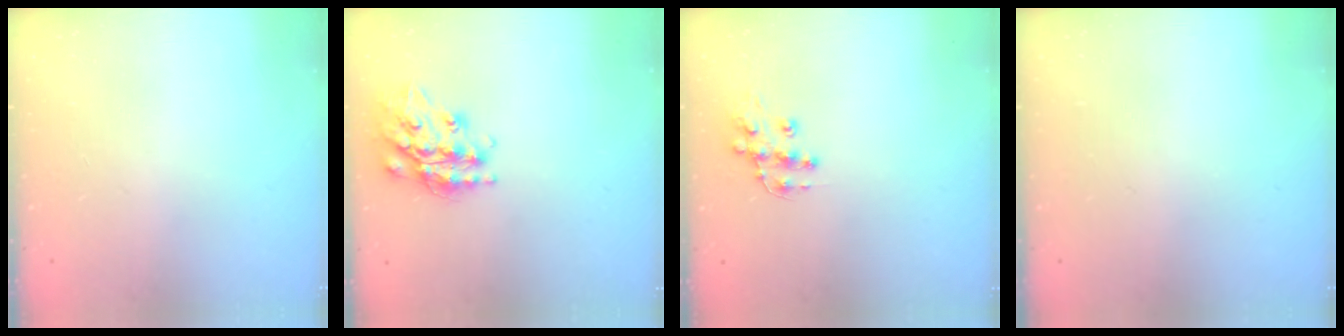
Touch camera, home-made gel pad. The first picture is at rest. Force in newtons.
{"total": 17.8, "press": 17.8, "slide": 1.3}
{"total": 10.8, "press": 10.7, "slide": 0.8}
{"total": 0.0}